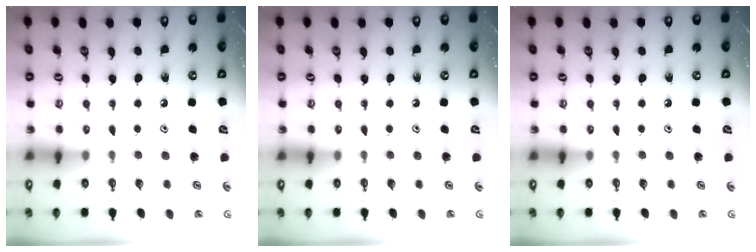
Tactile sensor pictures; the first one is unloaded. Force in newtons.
{"total": 0.0}
{"total": 0.0}